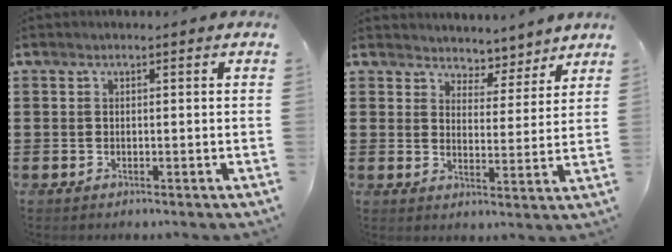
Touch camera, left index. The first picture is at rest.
{"total": 4.2, "force": [4.0, 1.1, -0.6], "torque": [-0.007, -0.029, 0.068]}